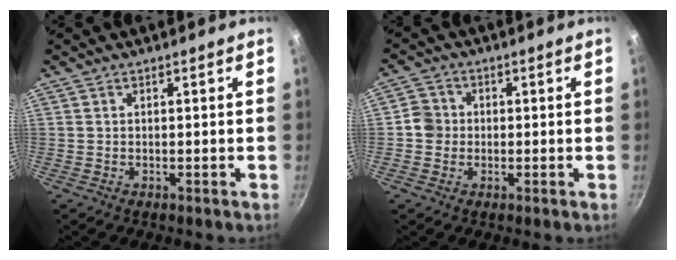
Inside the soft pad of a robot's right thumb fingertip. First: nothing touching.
{"total": 3.9, "force": [-0.4, 3.7, 1.1], "torque": [0.000, 0.011, -0.016]}